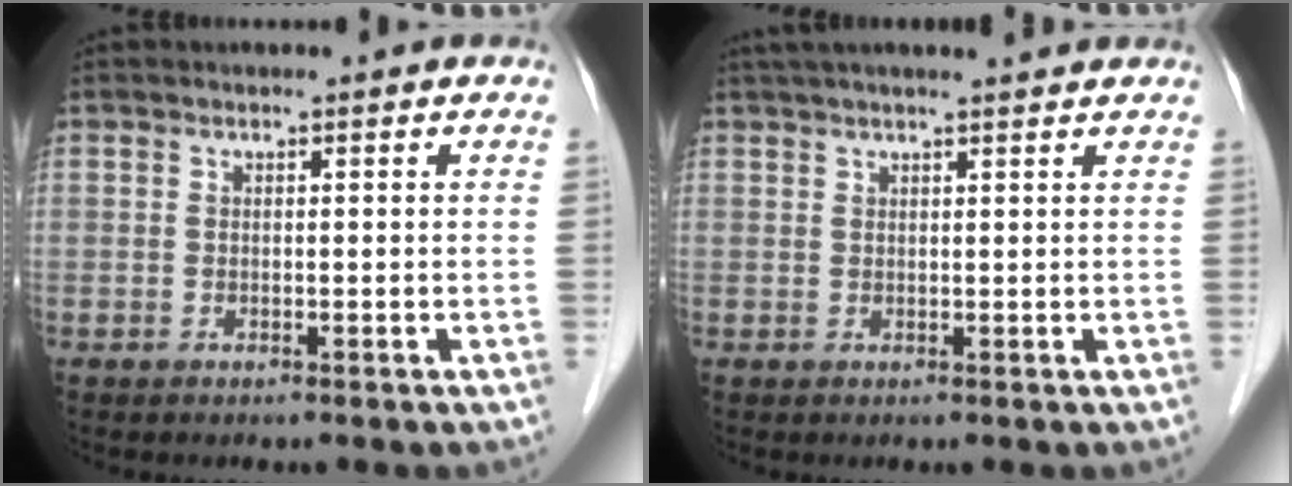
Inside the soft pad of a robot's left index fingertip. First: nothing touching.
{"total": 9.0, "force": [7.9, 0.6, 4.3], "torque": [-0.065, 0.035, 0.104]}